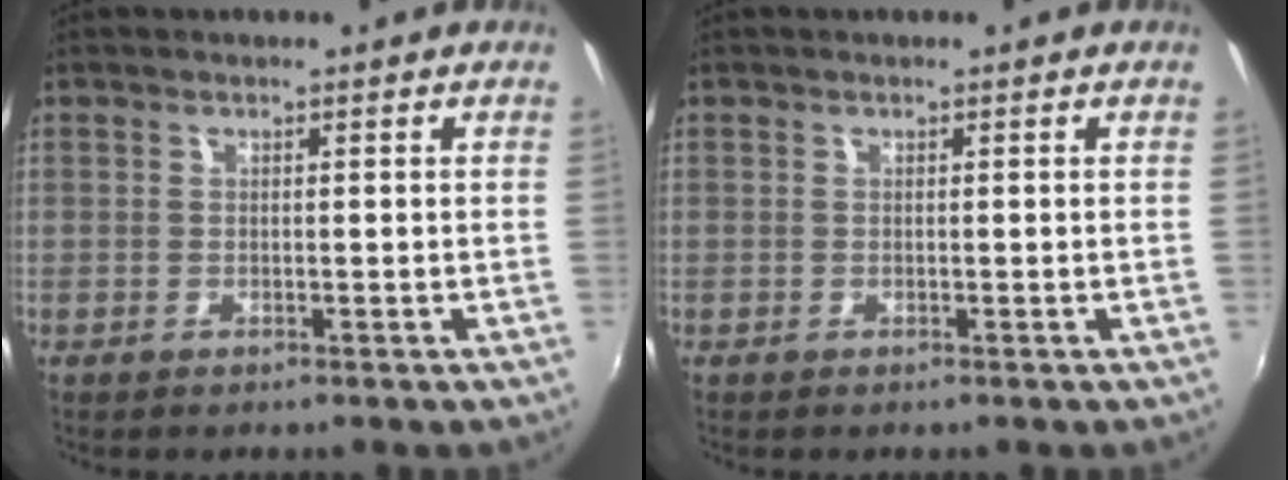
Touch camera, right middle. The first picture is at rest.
{"total": 0.0}